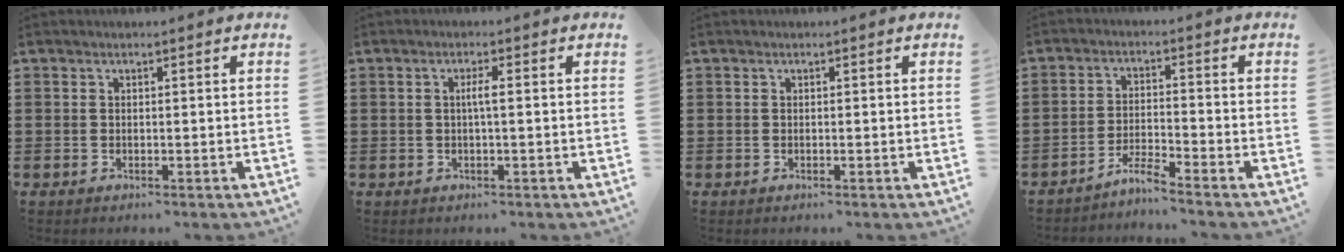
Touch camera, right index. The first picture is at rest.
{"total": 1.9, "force": [-0.1, 0.1, 1.9], "torque": [-0.036, 0.000, -0.004]}
{"total": 0.0}
{"total": 3.4, "force": [-3.3, -0.5, 0.7], "torque": [-0.018, 0.001, -0.068]}